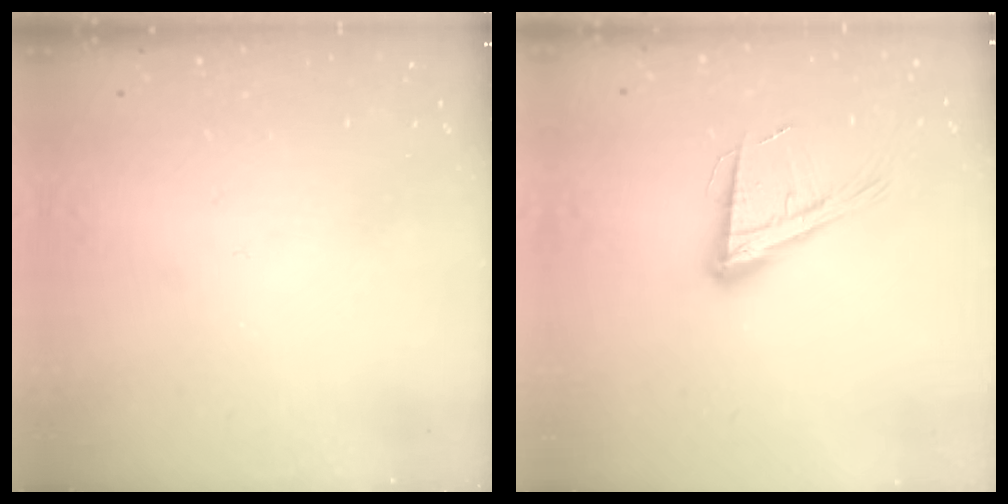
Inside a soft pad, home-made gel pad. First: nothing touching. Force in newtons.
{"total": 16.0, "press": 15.5, "slide": 4.0}